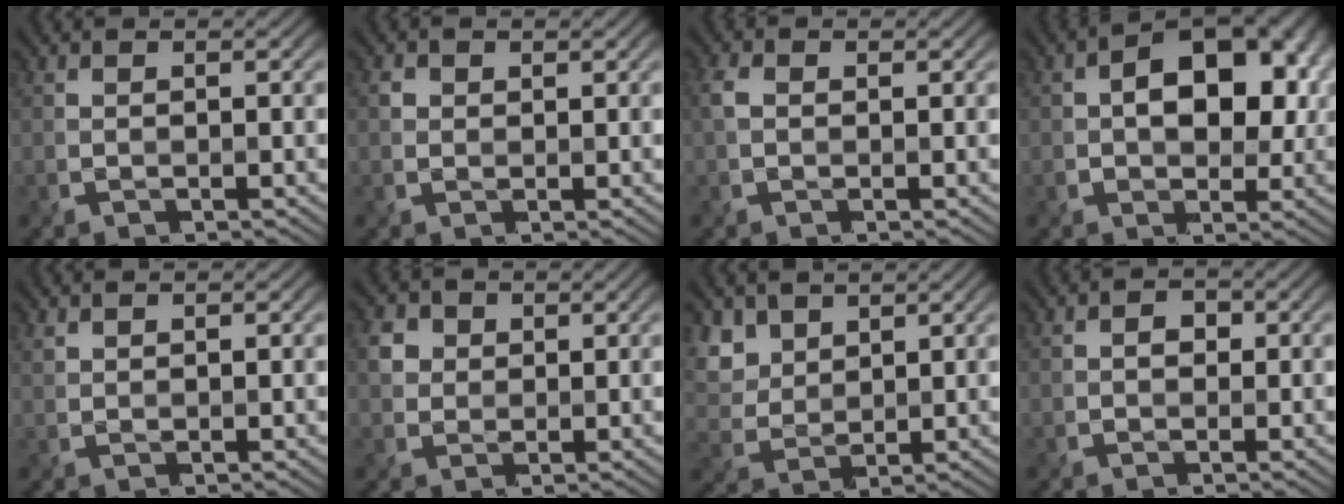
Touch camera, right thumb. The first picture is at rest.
{"total": 1.1, "force": [0.4, 1.0, 0.2], "torque": [-0.007, -0.001, 0.008]}
{"total": 2.2, "force": [0.2, 1.6, 1.5], "torque": [-0.040, 0.000, 0.002]}
{"total": 10.4, "force": [1.5, 6.9, 7.7], "torque": [-0.104, 0.008, 0.014]}
{"total": 0.9, "force": [0.8, 0.2, 0.1], "torque": [-0.012, 0.000, 0.022]}
{"total": 2.9, "force": [0.9, 2.6, 0.9], "torque": [-0.032, 0.003, 0.021]}
{"total": 5.7, "force": [3.7, 3.6, 2.4], "torque": [-0.083, 0.000, 0.081]}
{"total": 1.4, "force": [-0.2, 1.2, 0.5], "torque": [-0.009, -0.001, -0.005]}